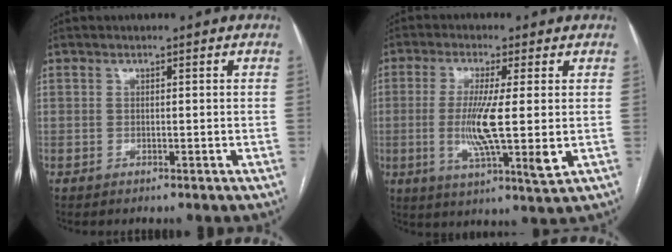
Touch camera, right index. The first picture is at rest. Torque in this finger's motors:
{"motor_torque": [0.52, 0.02, 0.45, 0.19]}